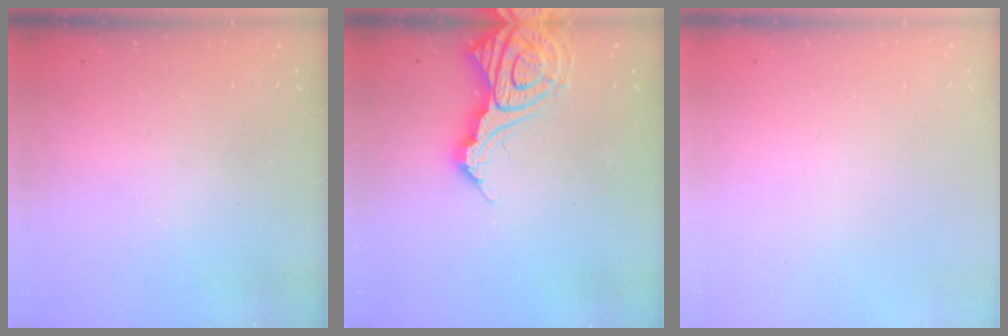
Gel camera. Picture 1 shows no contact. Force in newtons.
{"total": 16.2, "press": 16.1, "slide": 2.0}
{"total": 0.0}